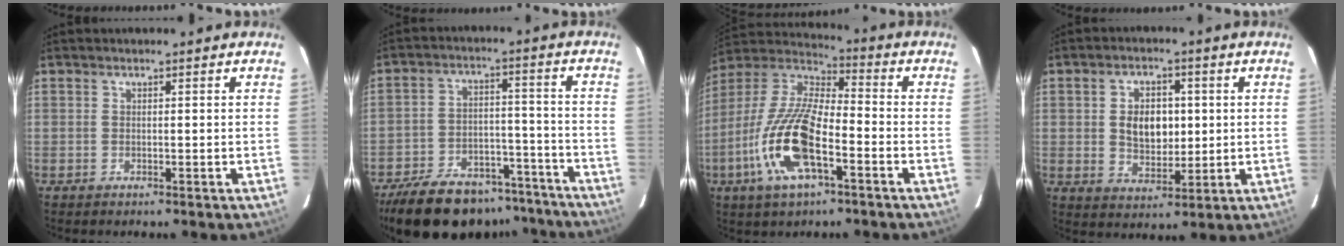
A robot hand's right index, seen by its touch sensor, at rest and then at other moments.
{"total": 23.6, "force": [-19.3, 9.6, 9.6], "torque": [-0.197, 0.024, -0.262]}
{"total": 17.7, "force": [-6.8, 6.1, 15.1], "torque": [-0.317, -0.013, -0.140]}
{"total": 8.1, "force": [0.9, 5.4, 5.9], "torque": [-0.105, 0.007, 0.024]}